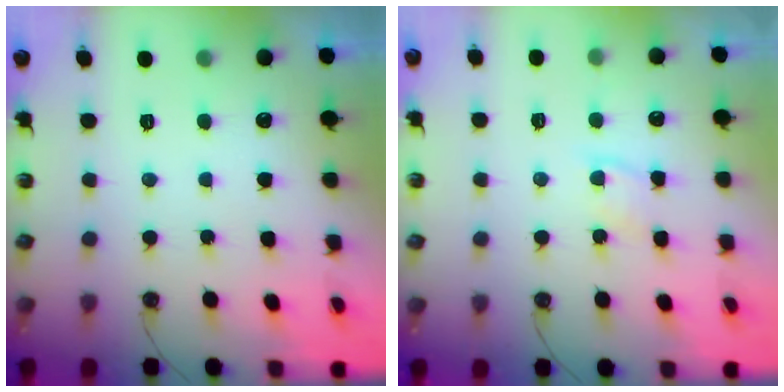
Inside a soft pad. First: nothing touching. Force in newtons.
{"total": 4.3, "press": 4.2, "slide": 0.5}